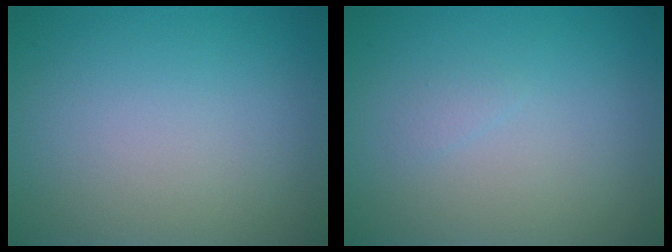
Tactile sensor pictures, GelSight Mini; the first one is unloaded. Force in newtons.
{"total": 0.5, "press": 0.5, "slide": 0.0}